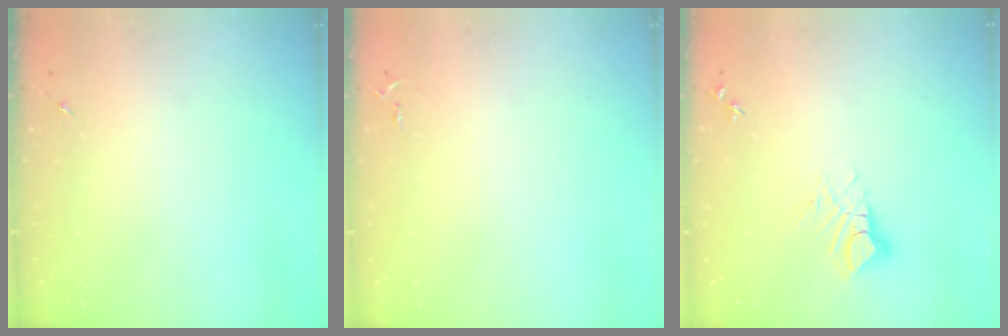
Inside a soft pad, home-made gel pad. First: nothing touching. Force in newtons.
{"total": 2.6, "press": 2.6, "slide": 0.4}
{"total": 7.9, "press": 7.8, "slide": 0.7}